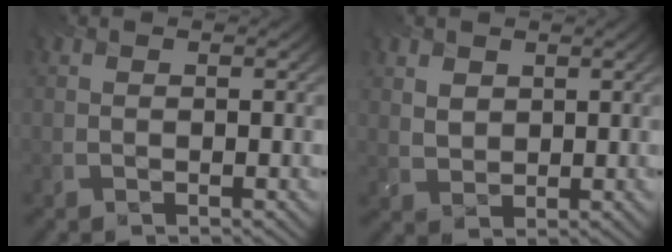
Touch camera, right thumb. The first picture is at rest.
{"total": 2.5, "force": [1.4, 1.8, 1.0], "torque": [-0.032, -0.005, 0.029]}